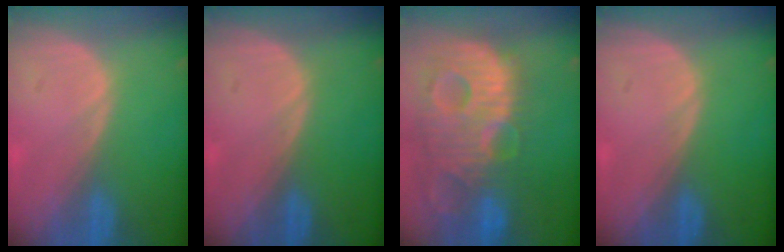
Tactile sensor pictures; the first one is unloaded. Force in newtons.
{"total": 0.0}
{"total": 14.0, "press": 12.0, "slide": 7.1}
{"total": 0.0}